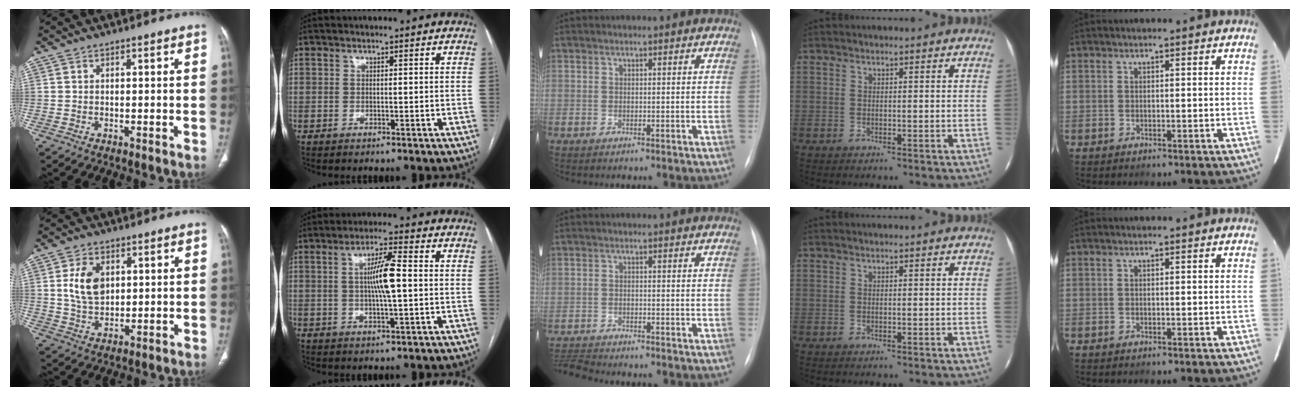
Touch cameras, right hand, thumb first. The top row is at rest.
{"thumb": {"total": 8.0, "force": [2.0, 5.3, 5.7], "torque": [-0.092, -0.010, 0.043]}, "index": {"total": 7.0, "force": [0.3, 0.5, 7.0], "torque": [-0.128, 0.003, 0.002]}, "middle": {"total": 3.7, "force": [-3.6, -0.6, 0.1], "torque": [-0.006, -0.020, -0.064]}}